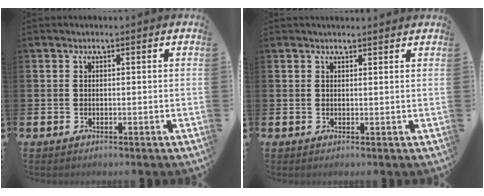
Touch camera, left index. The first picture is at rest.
{"total": 1.1, "force": [1.1, 0.1, 0.1], "torque": [0.006, -0.004, 0.018]}